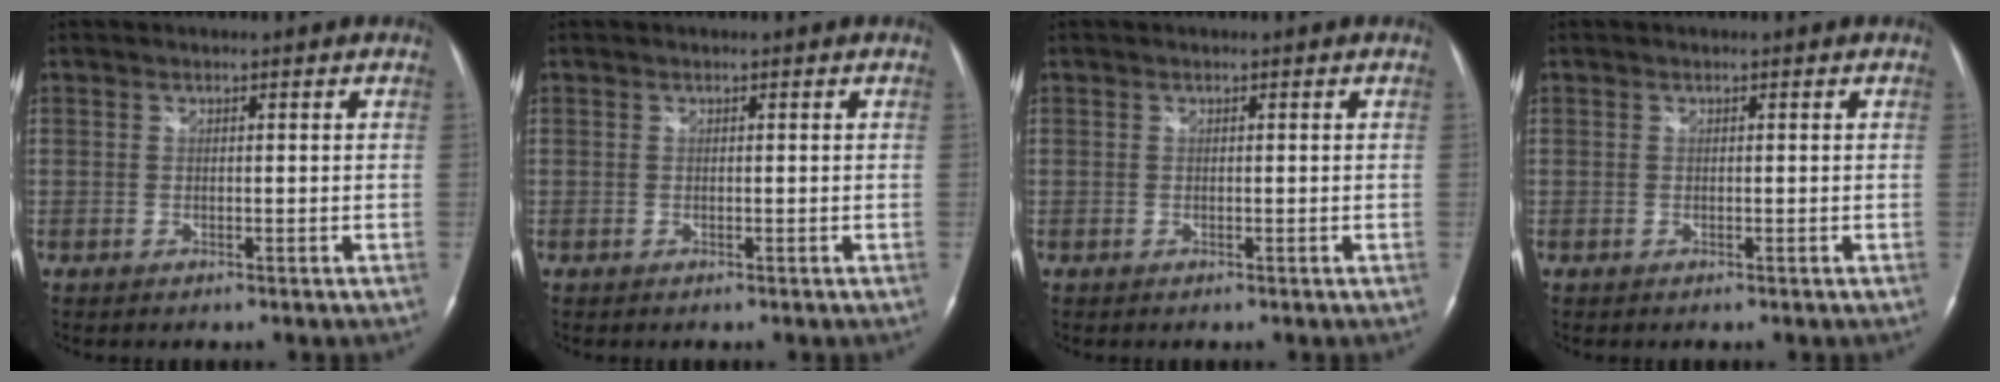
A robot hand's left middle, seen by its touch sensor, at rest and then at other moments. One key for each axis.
{"total": 0.0}
{"total": 0.0}
{"total": 0.0}